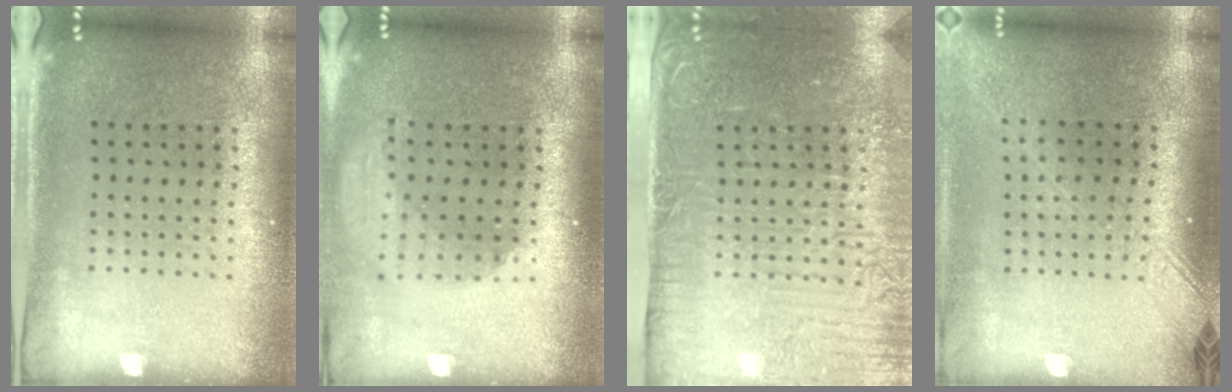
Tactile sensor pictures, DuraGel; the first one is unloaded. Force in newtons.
{"total": 1.9, "press": 1.5, "slide": 1.3}
{"total": 5.1, "press": 4.5, "slide": 2.5}
{"total": 1.8, "press": 1.4, "slide": 1.2}